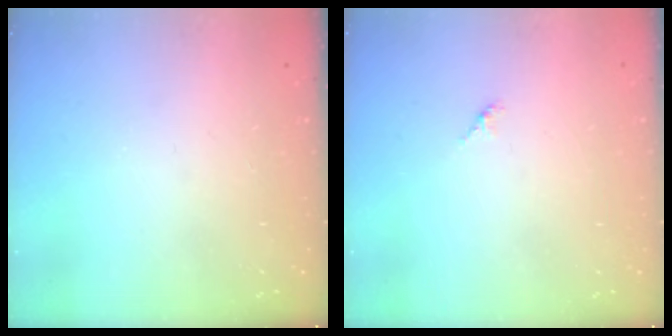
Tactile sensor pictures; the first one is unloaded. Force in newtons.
{"total": 1.5, "press": 1.4, "slide": 0.4}